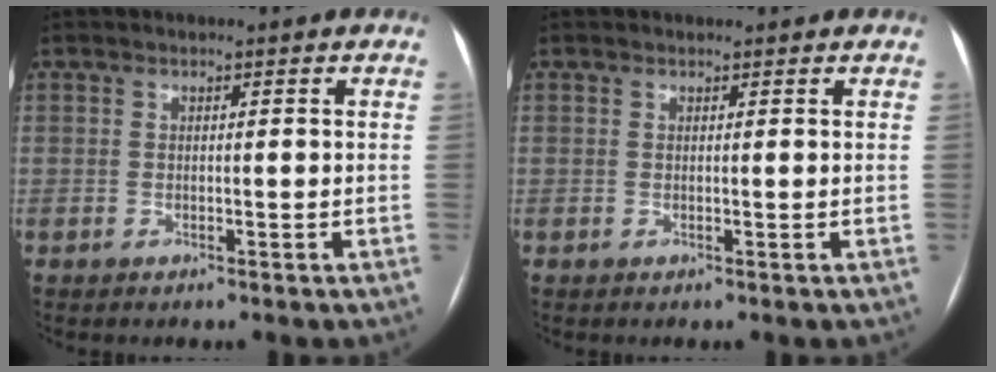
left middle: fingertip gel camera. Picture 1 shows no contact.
{"total": 0.6, "force": [0.6, 0.2, 0.0], "torque": [-0.005, 0.008, 0.010]}